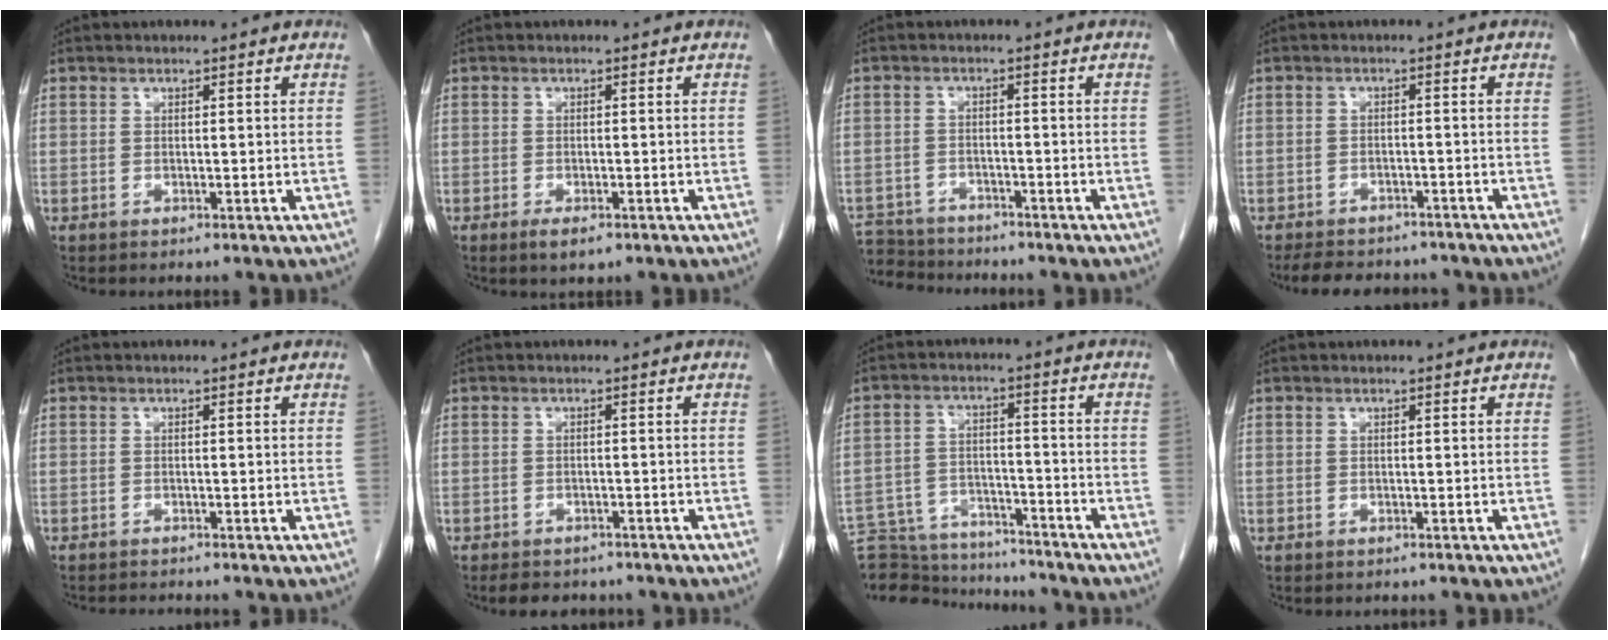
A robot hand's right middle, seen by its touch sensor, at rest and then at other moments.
{"total": 2.3, "force": [-1.4, 0.8, 1.7], "torque": [-0.032, -0.002, -0.018]}
{"total": 8.0, "force": [-7.6, 2.2, 1.0], "torque": [-0.016, 0.003, -0.123]}
{"total": 10.3, "force": [-9.0, 3.8, 3.1], "torque": [-0.053, 0.003, -0.114]}
{"total": 2.3, "force": [-2.3, -0.1, 0.4], "torque": [-0.006, -0.007, -0.034]}
{"total": 6.2, "force": [-5.3, 2.7, 1.8], "torque": [-0.025, 0.002, -0.065]}
{"total": 18.5, "force": [-17.4, 3.7, 4.9], "torque": [-0.109, 0.005, -0.257]}
{"total": 1.2, "force": [-1.1, 0.4, 0.2], "torque": [-0.010, -0.001, -0.015]}